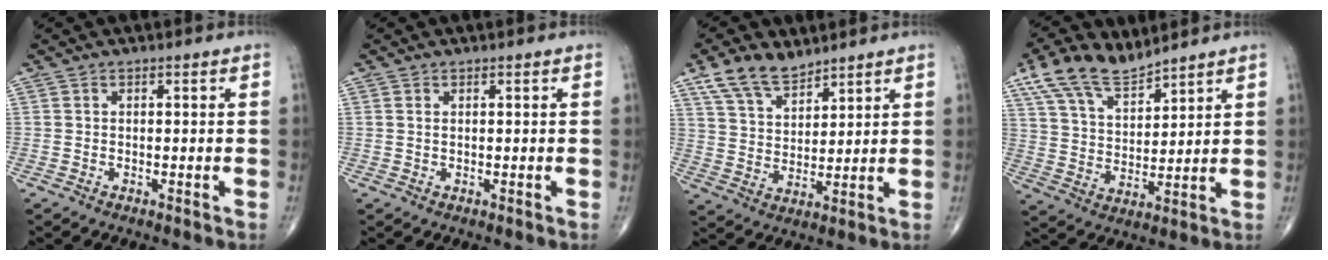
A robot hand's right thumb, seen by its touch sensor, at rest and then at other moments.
{"total": 0.6, "force": [0.3, 0.3, 0.5], "torque": [-0.011, 0.003, 0.007]}
{"total": 9.1, "force": [6.6, 4.4, 4.3], "torque": [-0.063, -0.031, 0.134]}
{"total": 11.3, "force": [8.5, 4.6, 5.8], "torque": [-0.099, -0.032, 0.174]}